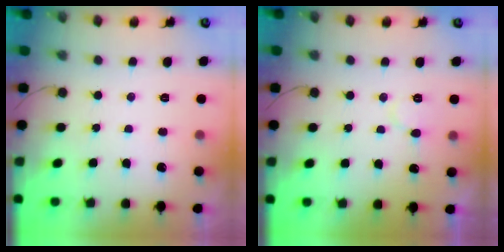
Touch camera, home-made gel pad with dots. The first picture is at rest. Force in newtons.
{"total": 6.3, "press": 6.3, "slide": 0.5}